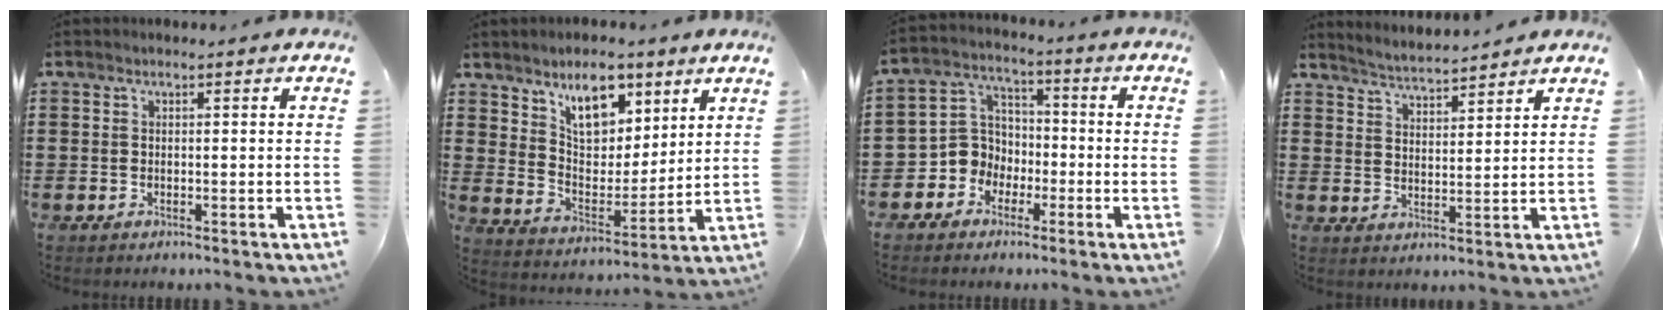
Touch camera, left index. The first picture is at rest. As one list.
[{"total": 9.6, "force": [6.7, 4.9, 4.8], "torque": [-0.083, -0.022, 0.118]}, {"total": 6.5, "force": [-2.4, 5.9, 1.3], "torque": [-0.064, 0.004, -0.052]}, {"total": 3.6, "force": [3.6, -0.5, 0.2], "torque": [-0.019, -0.020, 0.062]}]